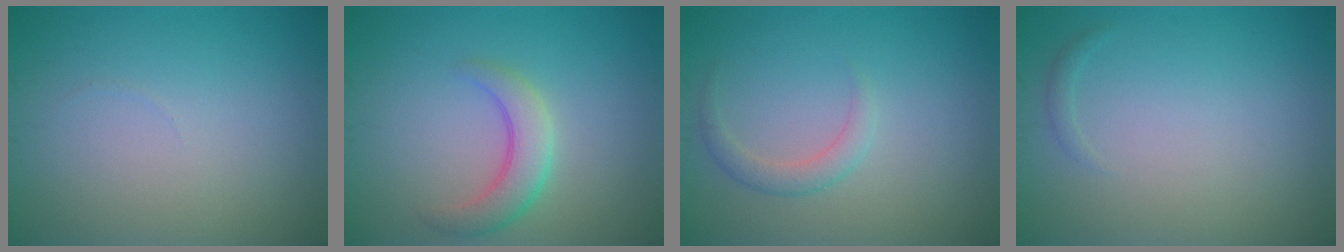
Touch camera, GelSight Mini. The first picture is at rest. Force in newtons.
{"total": 3.4, "press": 3.4, "slide": 0.2}
{"total": 1.7, "press": 1.7, "slide": 0.1}
{"total": 0.5, "press": 0.5, "slide": 0.0}